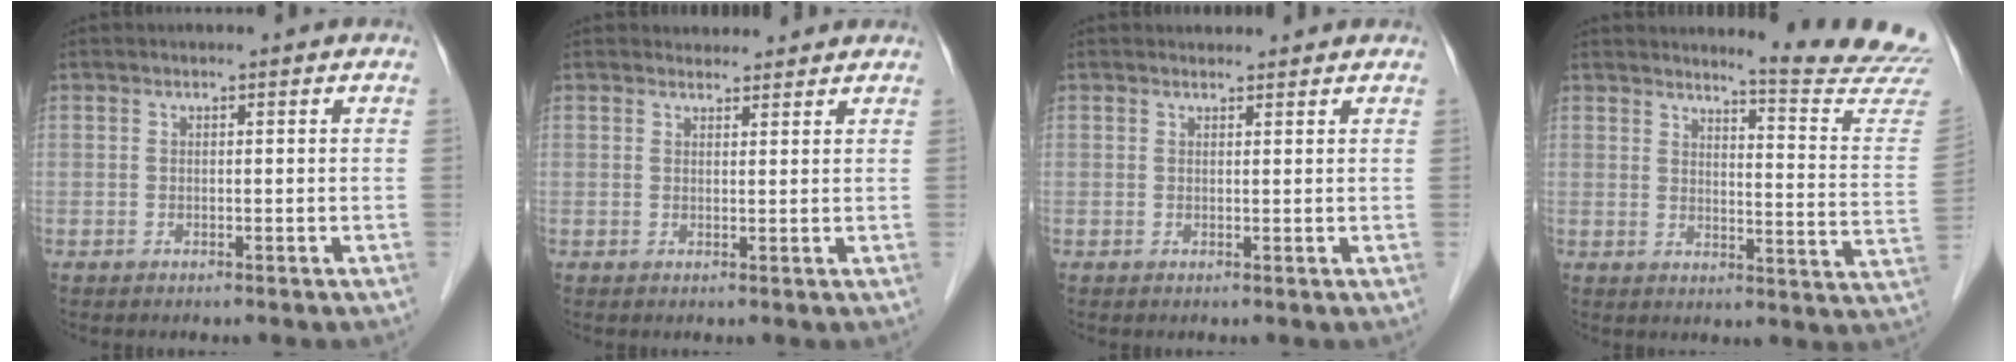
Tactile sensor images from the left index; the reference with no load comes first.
{"total": 3.2, "force": [2.9, 1.1, 0.2], "torque": [-0.003, 0.014, 0.037]}
{"total": 2.0, "force": [1.9, 0.6, 0.2], "torque": [-0.008, 0.014, 0.025]}
{"total": 14.2, "force": [13.8, -1.6, 3.0], "torque": [-0.034, -0.126, 0.147]}